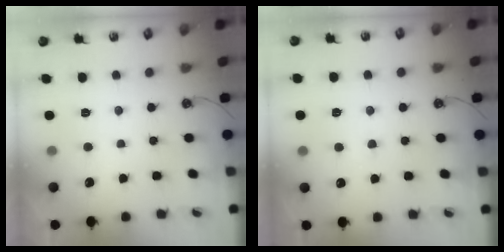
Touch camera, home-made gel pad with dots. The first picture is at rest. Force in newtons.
{"total": 1.1, "press": 1.0, "slide": 0.4}